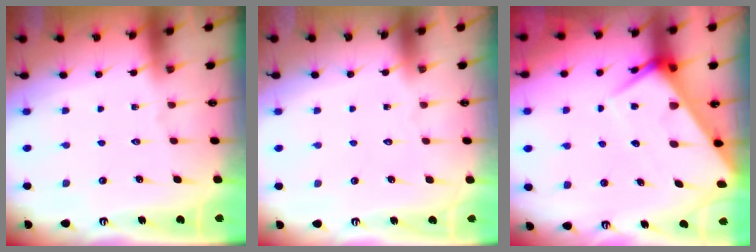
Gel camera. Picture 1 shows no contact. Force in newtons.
{"total": 1.6, "press": 1.6, "slide": 0.0}
{"total": 8.1, "press": 8.0, "slide": 0.5}